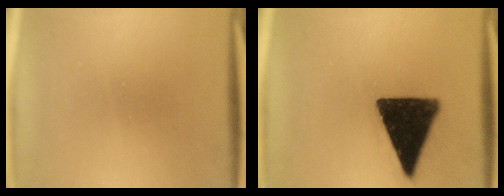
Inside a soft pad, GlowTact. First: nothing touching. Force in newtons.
{"total": 16.6}